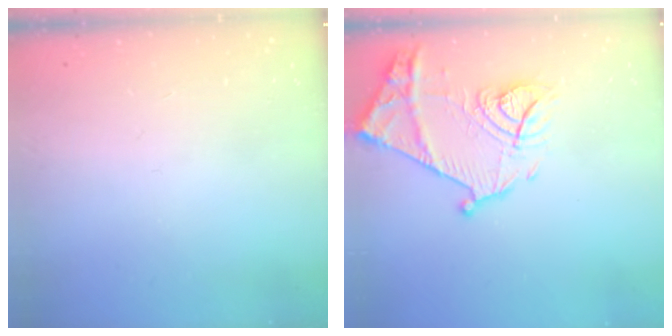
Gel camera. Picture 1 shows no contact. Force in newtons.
{"total": 16.5, "press": 16.4, "slide": 1.4}